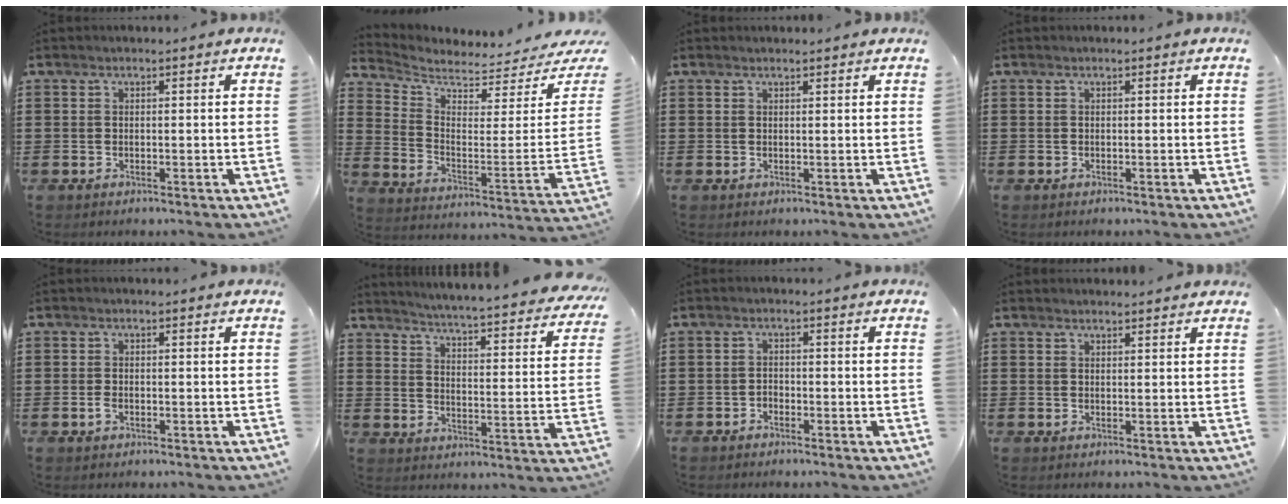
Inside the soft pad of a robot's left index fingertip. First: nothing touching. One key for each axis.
{"total": 3.8, "fx": 3.7, "fy": 0.4, "fz": 1.0, "tx": -0.047, "ty": -0.049, "tz": 0.059}
{"total": 0.8, "fx": 0.7, "fy": 0.0, "fz": 0.2, "tx": -0.006, "ty": -0.001, "tz": 0.015}
{"total": 0.0}
{"total": 1.3, "fx": -0.4, "fy": 0.6, "fz": 1.1, "tx": -0.030, "ty": -0.004, "tz": -0.010}
{"total": 3.8, "fx": 3.5, "fy": -0.8, "fz": 1.2, "tx": -0.044, "ty": -0.037, "tz": 0.050}
{"total": 1.3, "fx": -1.2, "fy": 0.5, "fz": 0.2, "tx": -0.009, "ty": 0.001, "tz": -0.026}
{"total": 1.4, "fx": 1.4, "fy": 0.1, "fz": 0.2, "tx": -0.007, "ty": 0.000, "tz": 0.028}